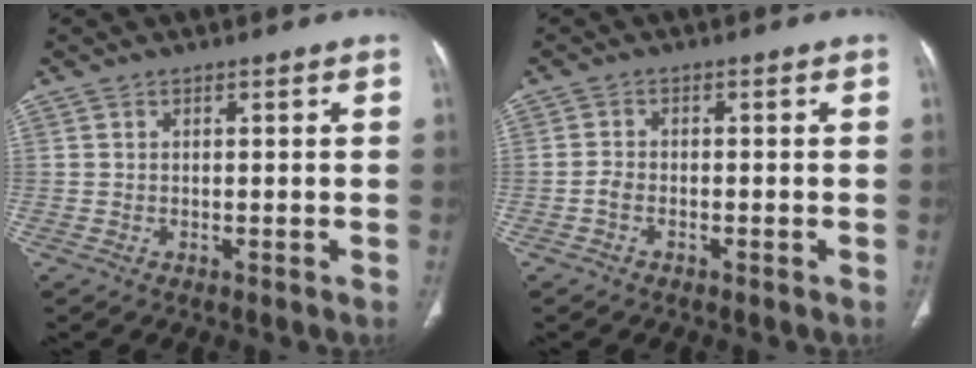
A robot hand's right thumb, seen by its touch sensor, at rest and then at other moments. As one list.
[{"total": 1.6, "force": [-0.8, 0.9, 0.9], "torque": [-0.020, 0.007, -0.019]}]